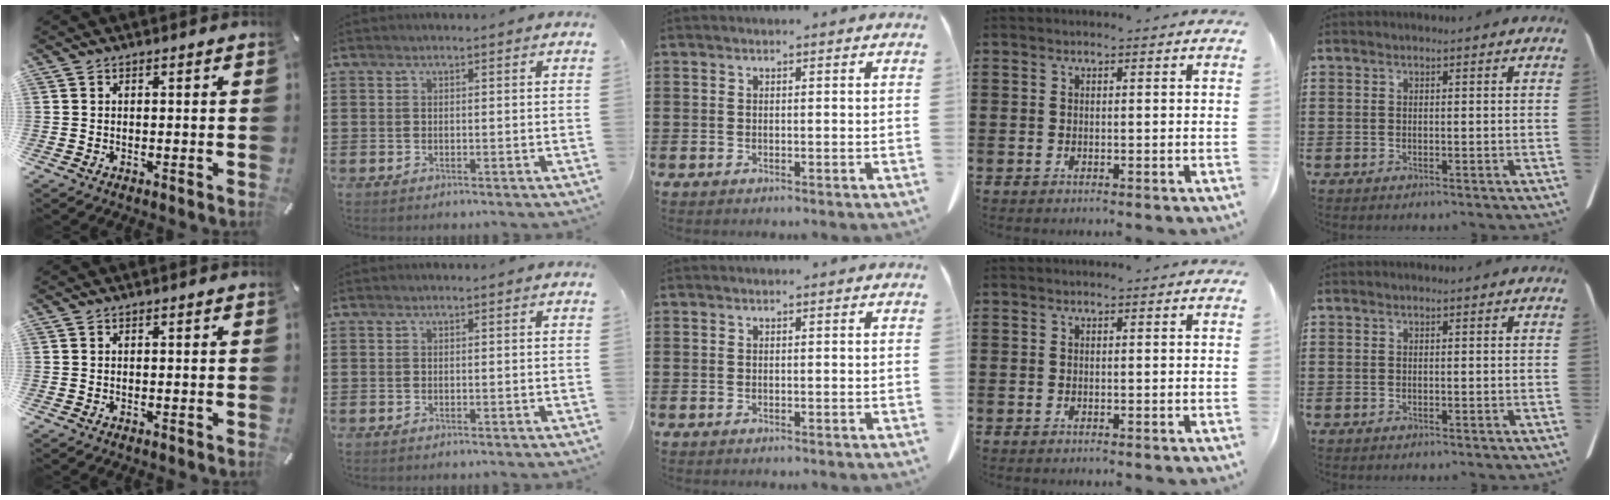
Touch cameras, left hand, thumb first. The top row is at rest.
{}